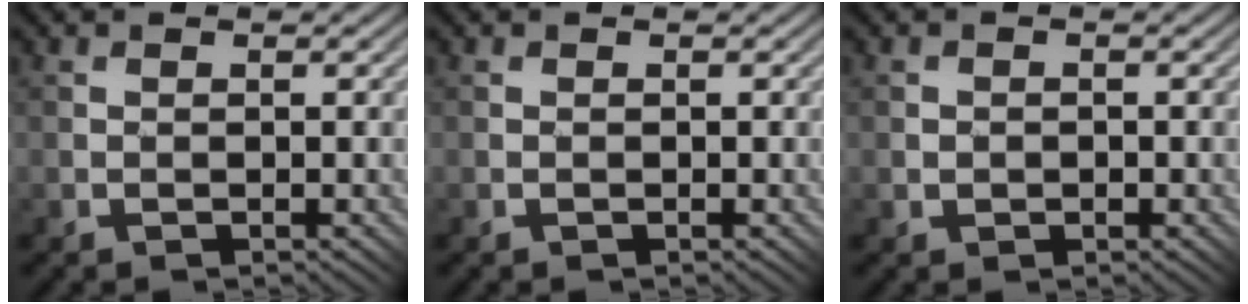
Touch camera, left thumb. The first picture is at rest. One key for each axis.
{"total": 0.0}
{"total": 1.1, "fx": -0.2, "fy": 0.9, "fz": 0.5, "tx": -0.005, "ty": 0.001, "tz": -0.002}